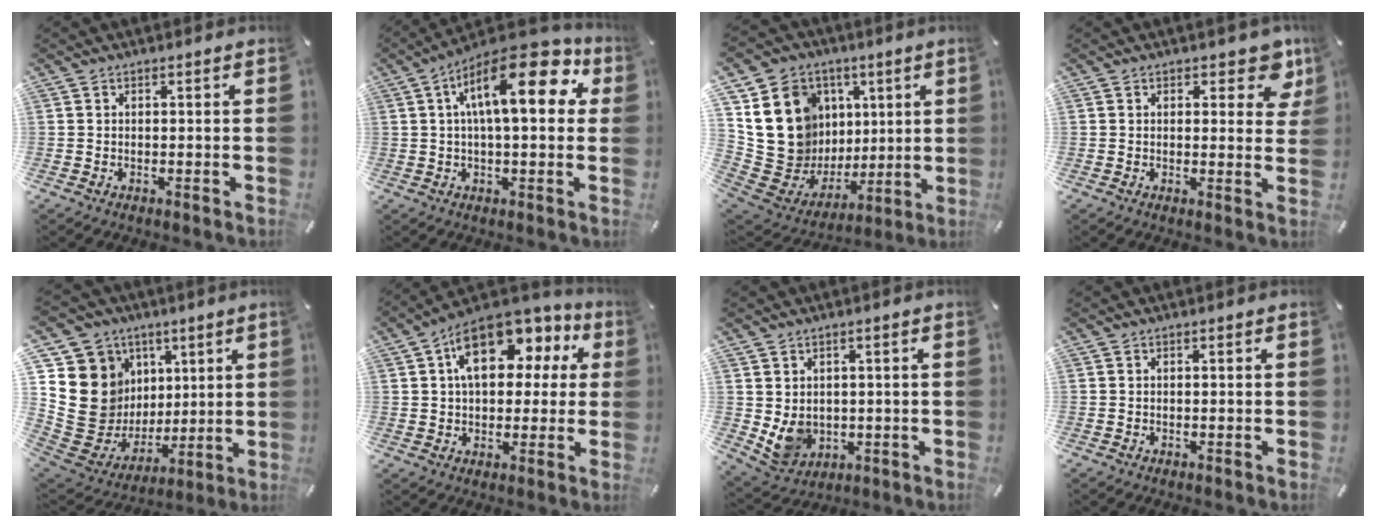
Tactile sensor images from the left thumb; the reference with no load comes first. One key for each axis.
{"total": 18.2, "fx": 6.3, "fy": 7.1, "fz": 15.5, "tx": -0.242, "ty": -0.025, "tz": 0.097}
{"total": 19.6, "fx": 5.4, "fy": 17.1, "fz": 7.9, "tx": -0.141, "ty": -0.036, "tz": 0.132}
{"total": 6.7, "fx": 3.9, "fy": 3.6, "fz": 4.1, "tx": -0.033, "ty": -0.021, "tz": 0.060}
{"total": 17.0, "fx": 3.5, "fy": 15.9, "fz": 4.9, "tx": -0.071, "ty": -0.047, "tz": 0.101}
{"total": 14.9, "fx": 6.6, "fy": 9.4, "fz": 9.5, "tx": -0.141, "ty": -0.034, "tz": 0.118}
{"total": 6.6, "fx": 1.2, "fy": 6.0, "fz": 2.3, "tx": -0.063, "ty": -0.014, "tz": 0.025}
{"total": 0.0}